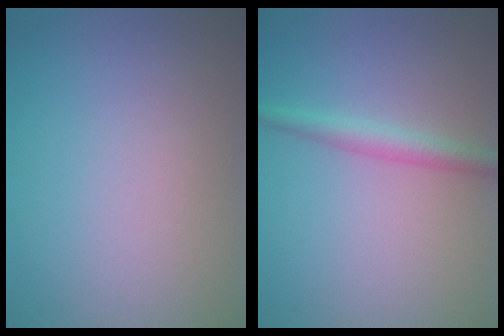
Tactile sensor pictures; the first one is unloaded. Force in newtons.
{"total": 2.4, "press": 2.4, "slide": 0.0}